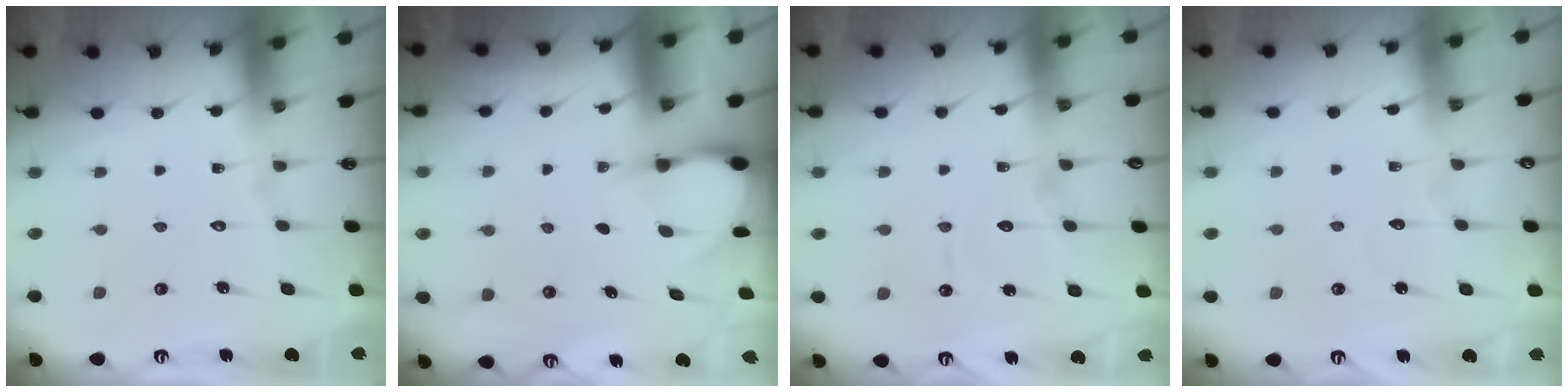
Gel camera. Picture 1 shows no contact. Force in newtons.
{"total": 2.9, "press": 2.9, "slide": 0.3}
{"total": 7.3, "press": 7.3, "slide": 0.6}
{"total": 2.6, "press": 2.6, "slide": 0.3}